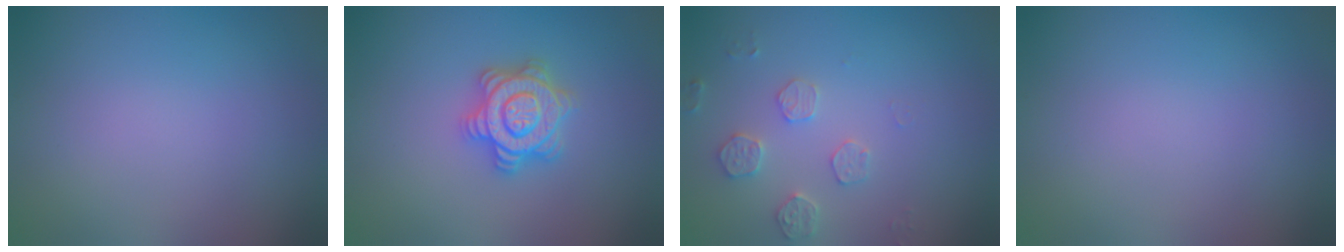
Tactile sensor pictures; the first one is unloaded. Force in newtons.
{"total": 4.6, "press": 4.6, "slide": 0.6}
{"total": 2.5, "press": 2.5, "slide": 0.5}
{"total": 0.0}